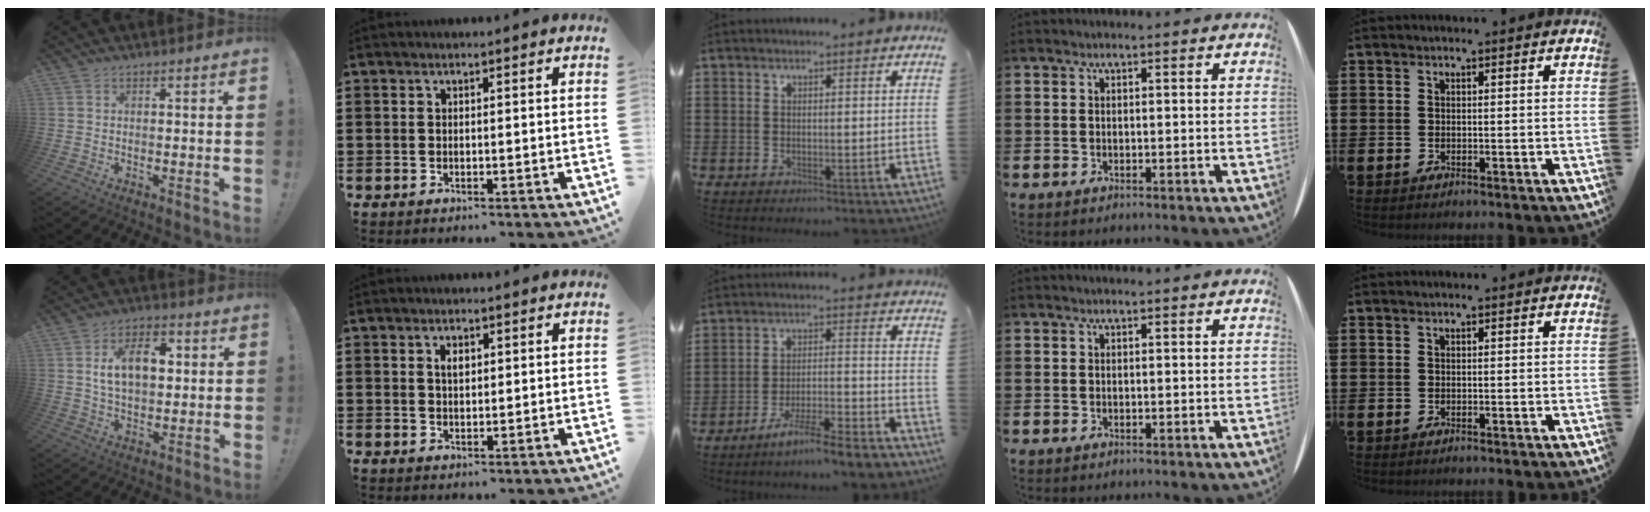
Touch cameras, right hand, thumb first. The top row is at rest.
{"thumb": {"total": 12.0, "force": [2.5, 7.4, 9.1], "torque": [-0.141, 0.012, 0.046]}, "index": {"total": 1.8, "force": [0.6, 0.9, 1.4], "torque": [-0.030, 0.004, 0.009]}, "middle": {"total": 6.5, "force": [-6.0, -0.5, 2.7], "torque": [-0.055, -0.010, -0.114]}}